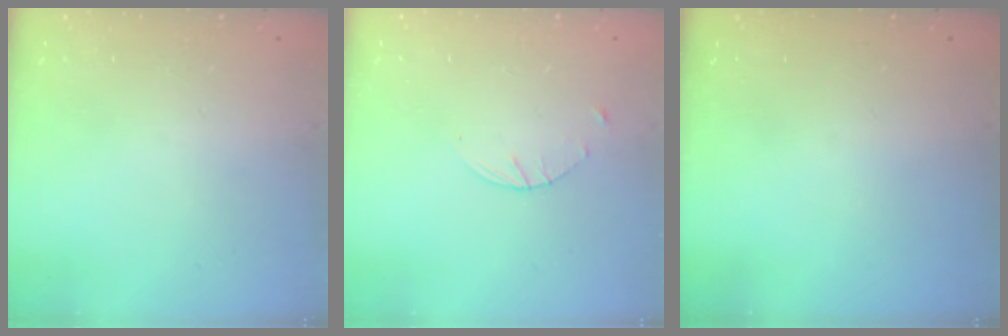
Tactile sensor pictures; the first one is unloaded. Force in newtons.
{"total": 1.6, "press": 1.6, "slide": 0.2}
{"total": 0.0}